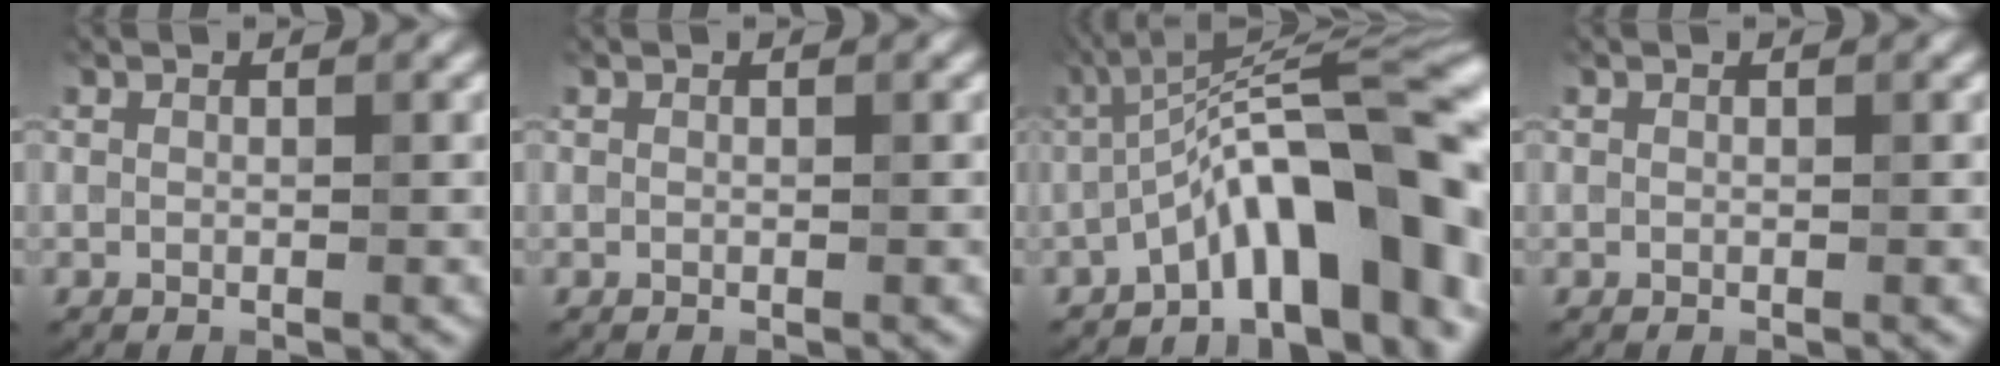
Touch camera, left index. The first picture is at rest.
{"total": 0.0}
{"total": 13.4, "force": [-4.5, 4.1, 12.0], "torque": [-0.158, 0.029, -0.069]}
{"total": 0.0}